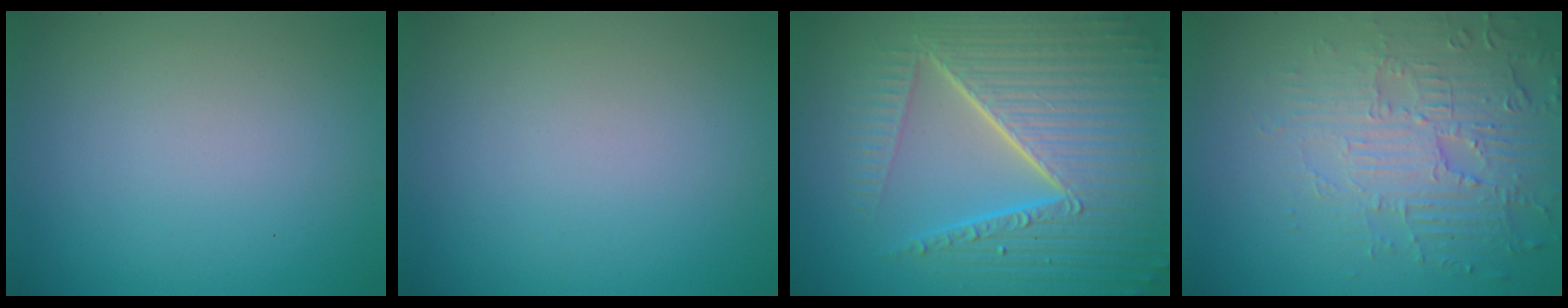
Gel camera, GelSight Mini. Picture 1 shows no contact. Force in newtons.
{"total": 0.0}
{"total": 10.8, "press": 6.7, "slide": 8.4}
{"total": 4.1, "press": 4.1, "slide": 0.5}